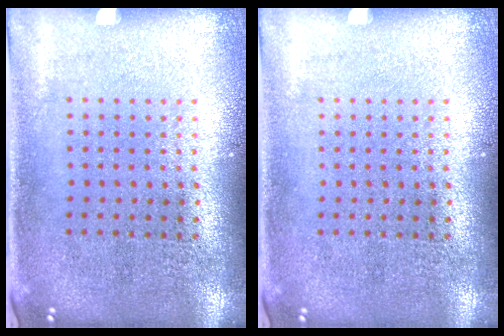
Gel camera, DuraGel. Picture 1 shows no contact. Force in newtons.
{"total": 0.0}